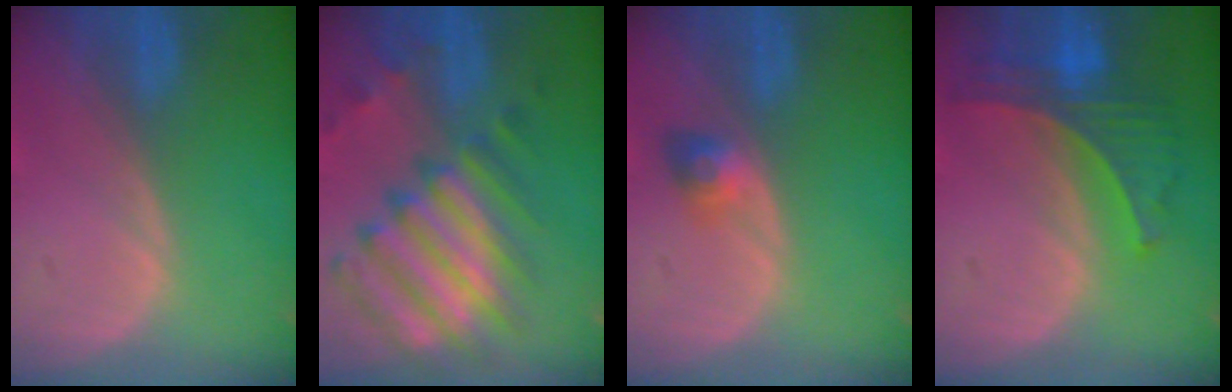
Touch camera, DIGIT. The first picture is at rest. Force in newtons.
{"total": 11.9, "press": 10.4, "slide": 5.7}
{"total": 3.0, "press": 2.6, "slide": 1.3}
{"total": 7.2, "press": 6.4, "slide": 3.3}